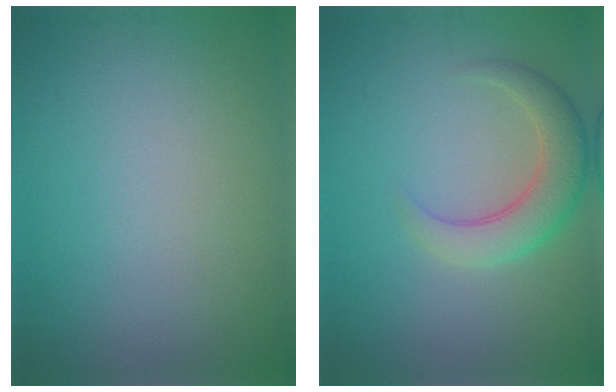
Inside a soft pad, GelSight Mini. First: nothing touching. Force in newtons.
{"total": 4.1, "press": 4.1, "slide": 0.6}